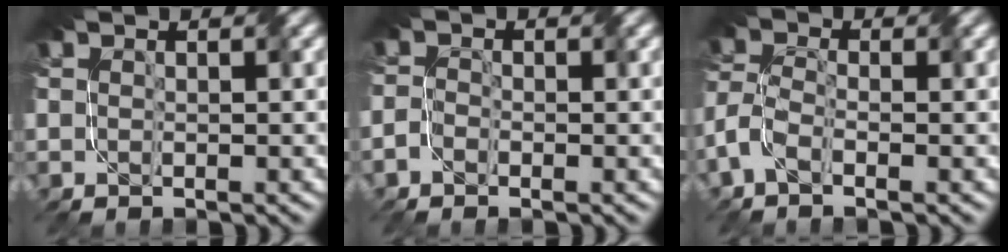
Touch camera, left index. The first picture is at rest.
{"total": 1.2, "force": [-1.1, 0.2, 0.2], "torque": [-0.006, 0.001, -0.024]}
{"total": 2.7, "force": [-1.8, 0.8, 1.9], "torque": [-0.052, 0.010, -0.045]}